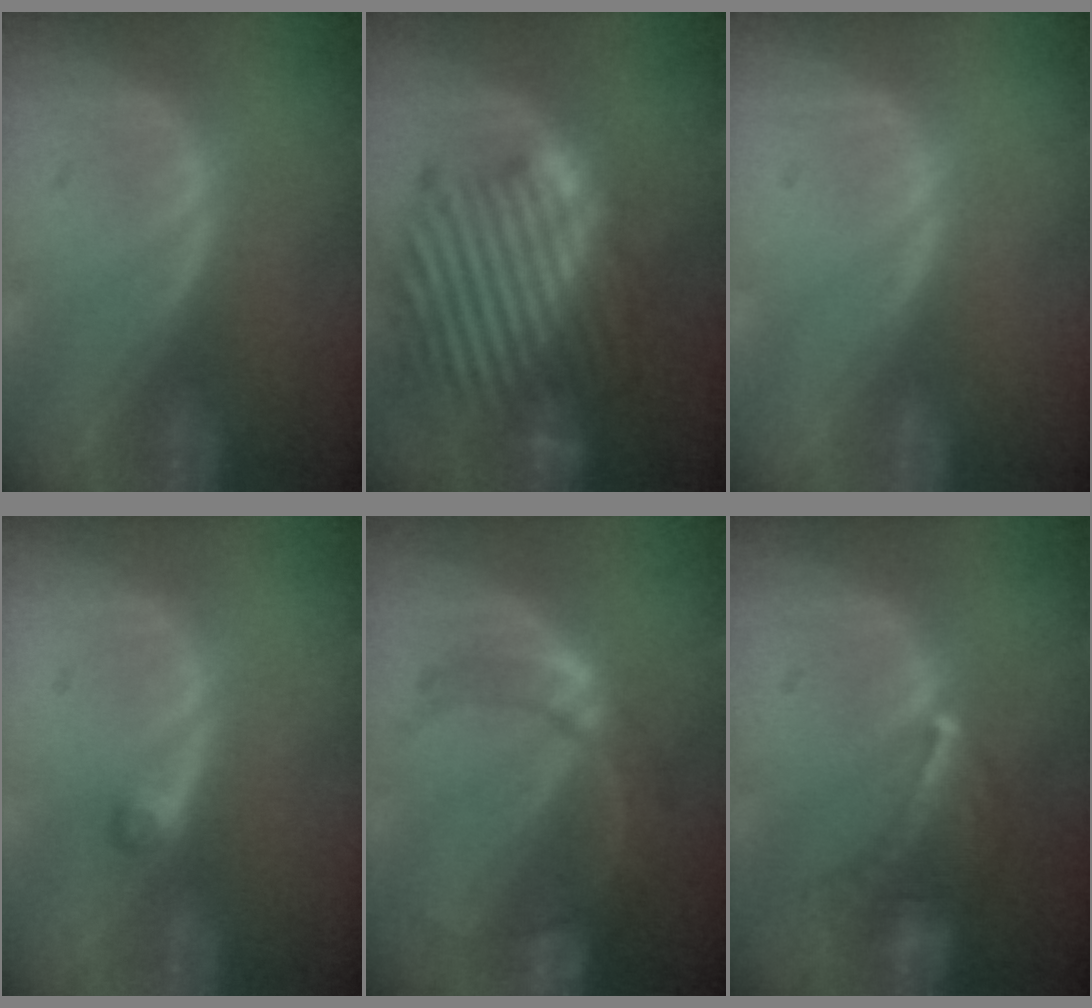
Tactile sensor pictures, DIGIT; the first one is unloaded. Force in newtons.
{"total": 13.2, "press": 13.2, "slide": 1.0}
{"total": 0.0}
{"total": 1.5, "press": 1.2, "slide": 0.8}
{"total": 7.2, "press": 6.9, "slide": 1.9}
{"total": 6.7, "press": 6.1, "slide": 2.8}